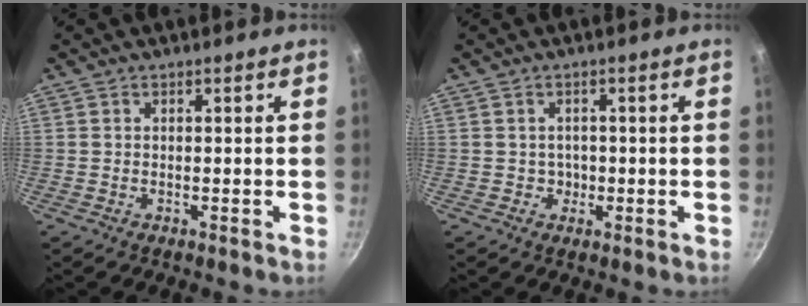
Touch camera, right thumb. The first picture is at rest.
{"total": 1.5, "force": [-0.2, 1.5, 0.3], "torque": [0.009, 0.001, -0.001]}